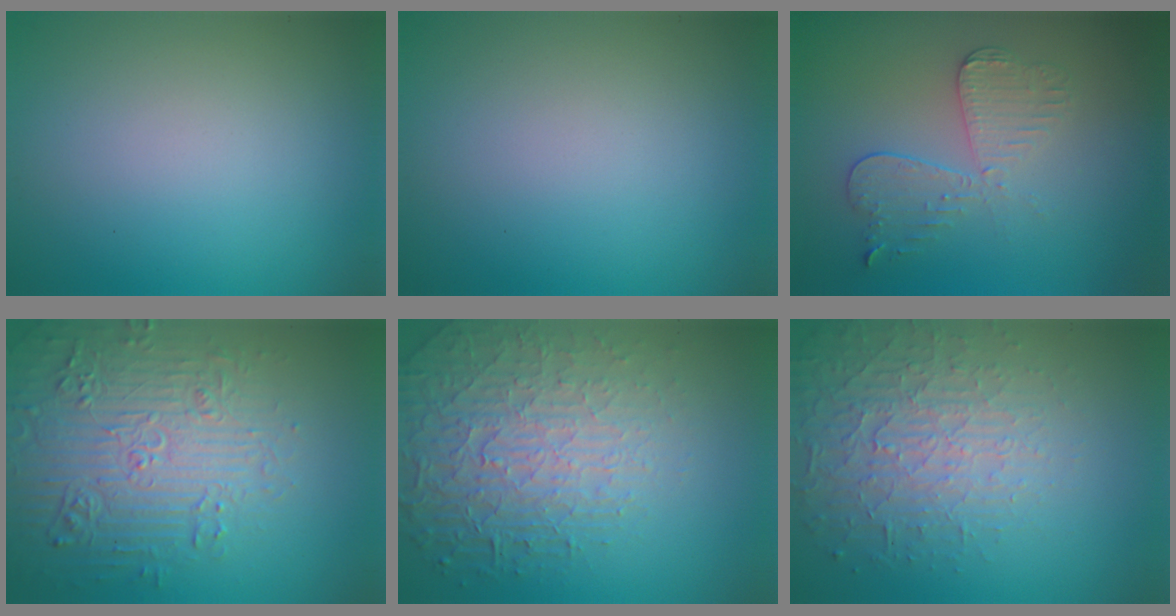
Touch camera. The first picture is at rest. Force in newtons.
{"total": 0.0}
{"total": 3.7, "press": 3.1, "slide": 1.9}
{"total": 7.5, "press": 7.3, "slide": 1.7}
{"total": 7.5, "press": 5.4, "slide": 5.2}
{"total": 4.6, "press": 4.1, "slide": 2.1}